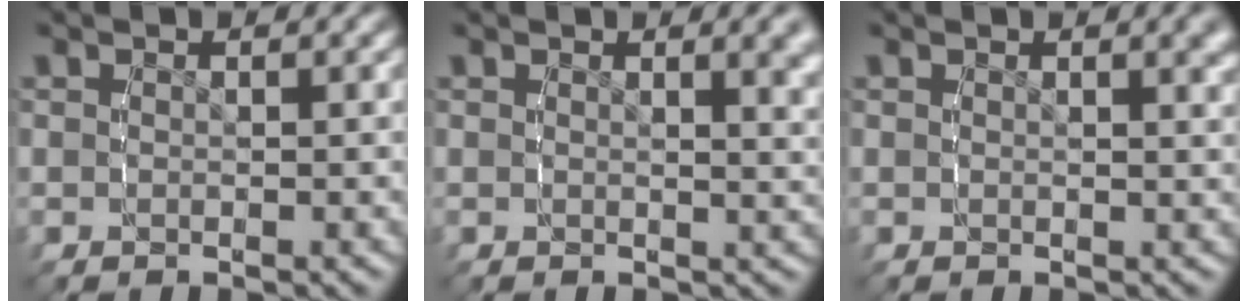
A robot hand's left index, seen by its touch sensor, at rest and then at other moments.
{"total": 1.8, "force": [1.1, -0.3, 1.5], "torque": [-0.016, -0.007, 0.019]}
{"total": 1.1, "force": [0.7, -0.2, 0.9], "torque": [-0.009, -0.003, 0.011]}